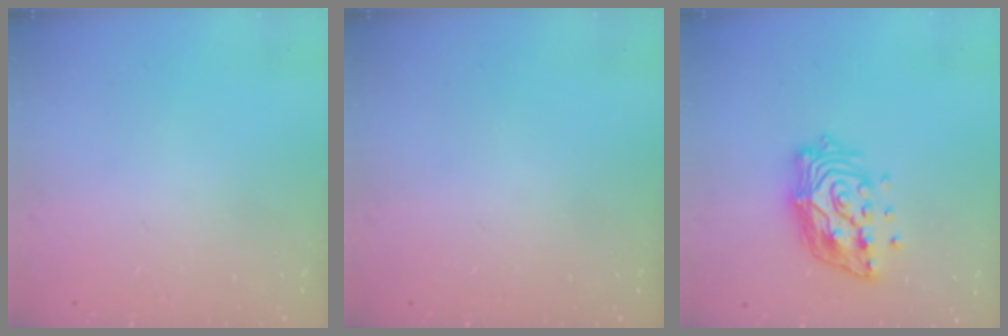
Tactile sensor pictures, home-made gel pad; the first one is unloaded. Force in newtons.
{"total": 0.0}
{"total": 14.3, "press": 14.1, "slide": 2.0}